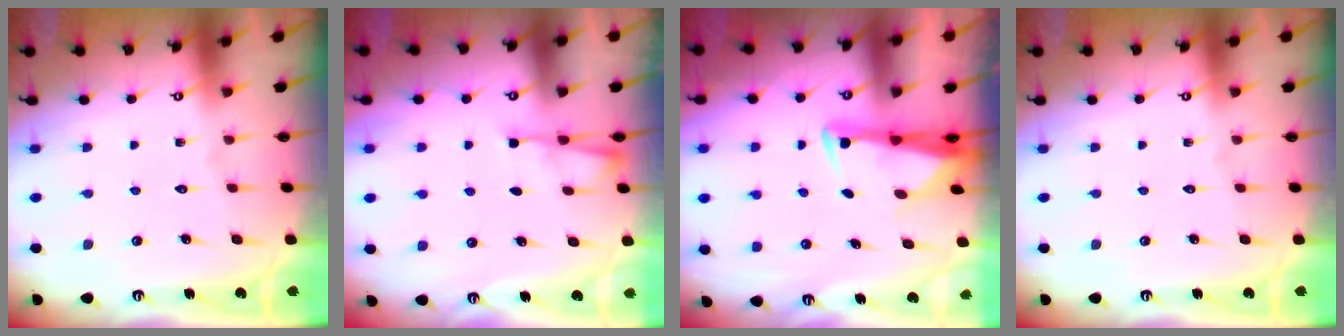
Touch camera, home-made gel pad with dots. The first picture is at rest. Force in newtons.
{"total": 3.6, "press": 3.5, "slide": 0.6}
{"total": 2.9, "press": 2.9, "slide": 0.7}
{"total": 0.0}